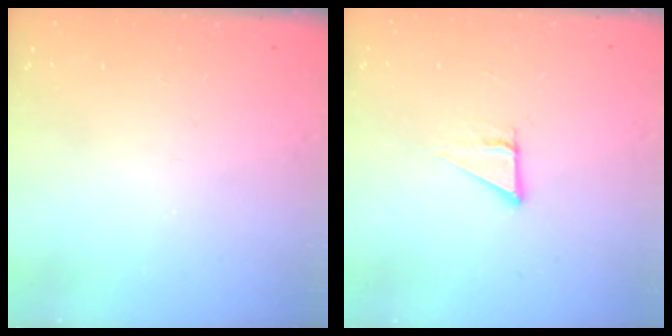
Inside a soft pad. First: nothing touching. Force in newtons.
{"total": 3.1, "press": 2.4, "slide": 1.9}